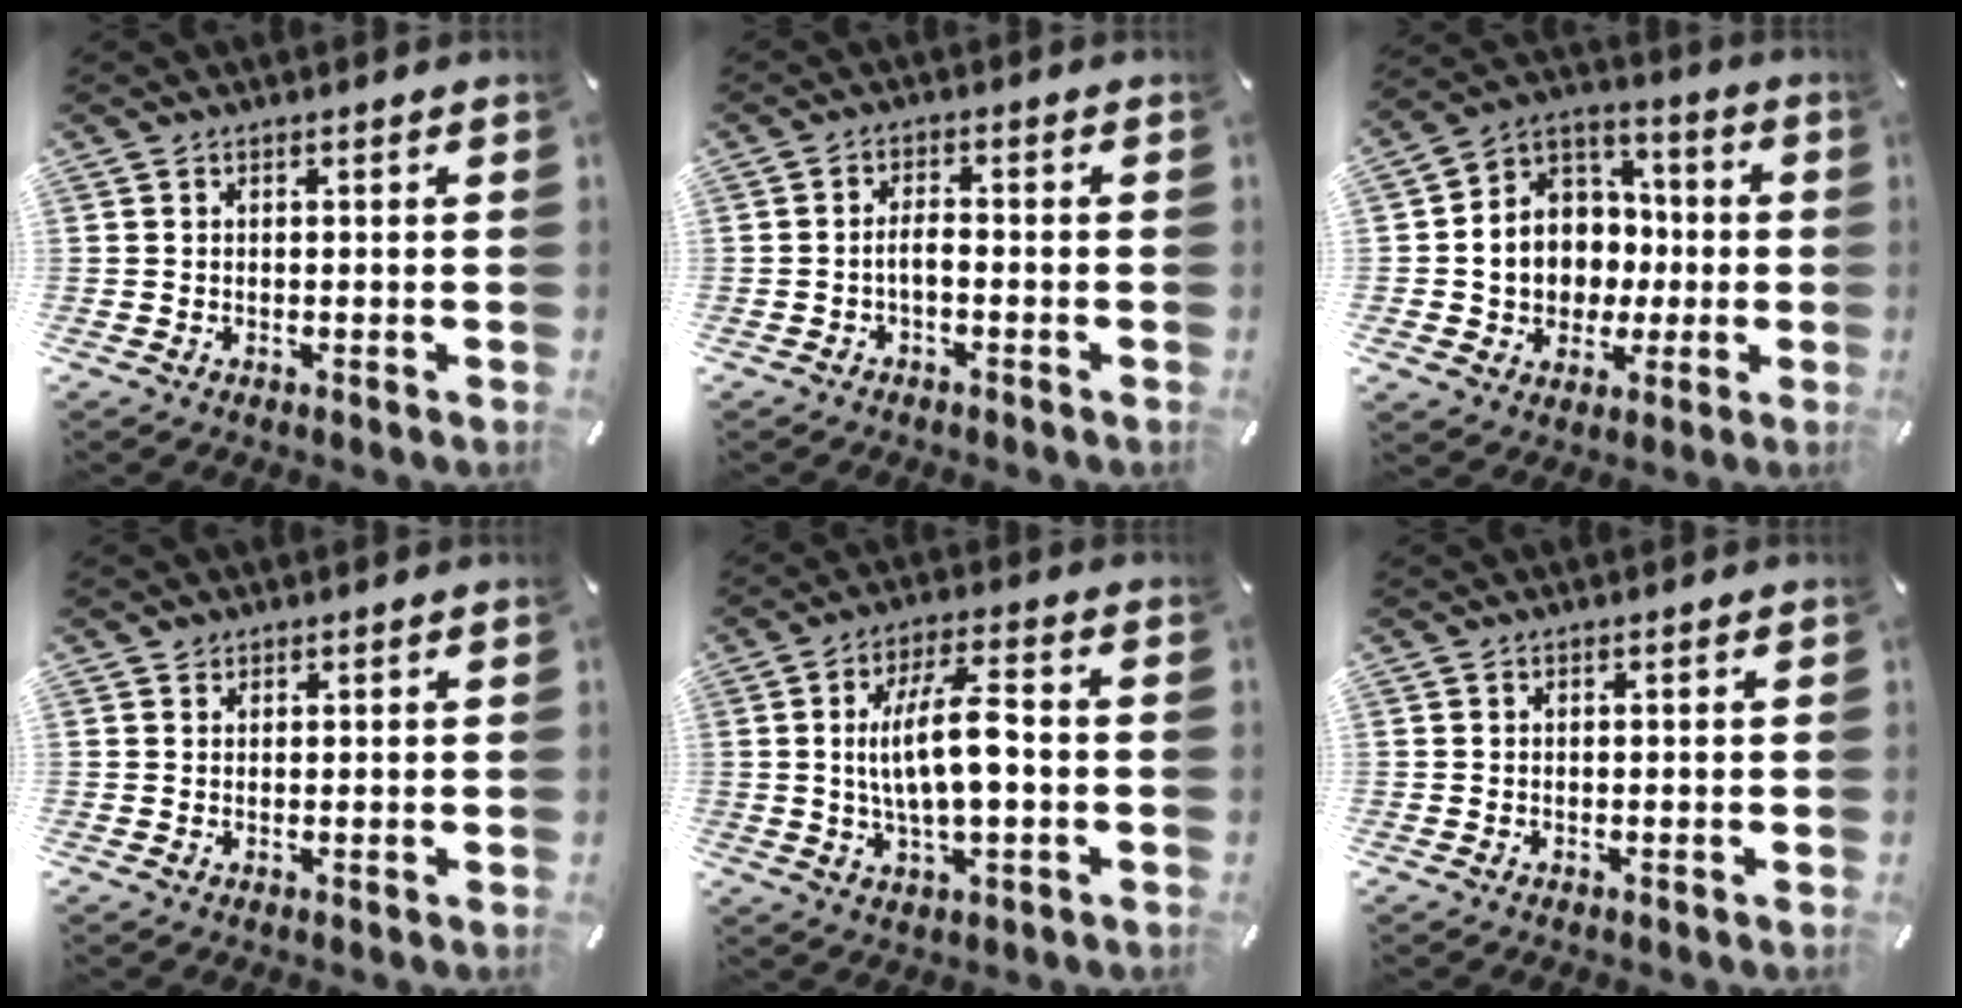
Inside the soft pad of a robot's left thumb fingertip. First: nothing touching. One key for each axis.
{"total": 2.8, "fx": -1.4, "fy": 1.0, "fz": 2.3, "tx": -0.048, "ty": 0.006, "tz": -0.027}
{"total": 10.8, "fx": -1.0, "fy": 10.6, "fz": 2.0, "tx": -0.050, "ty": -0.016, "tz": -0.007}
{"total": 0.9, "fx": 0.7, "fy": 0.6, "fz": 0.0, "tx": 0.001, "ty": -0.001, "tz": 0.014}
{"total": 12.3, "fx": -0.3, "fy": 4.5, "fz": 11.4, "tx": -0.216, "ty": 0.003, "tz": -0.008}
{"total": 0.0}